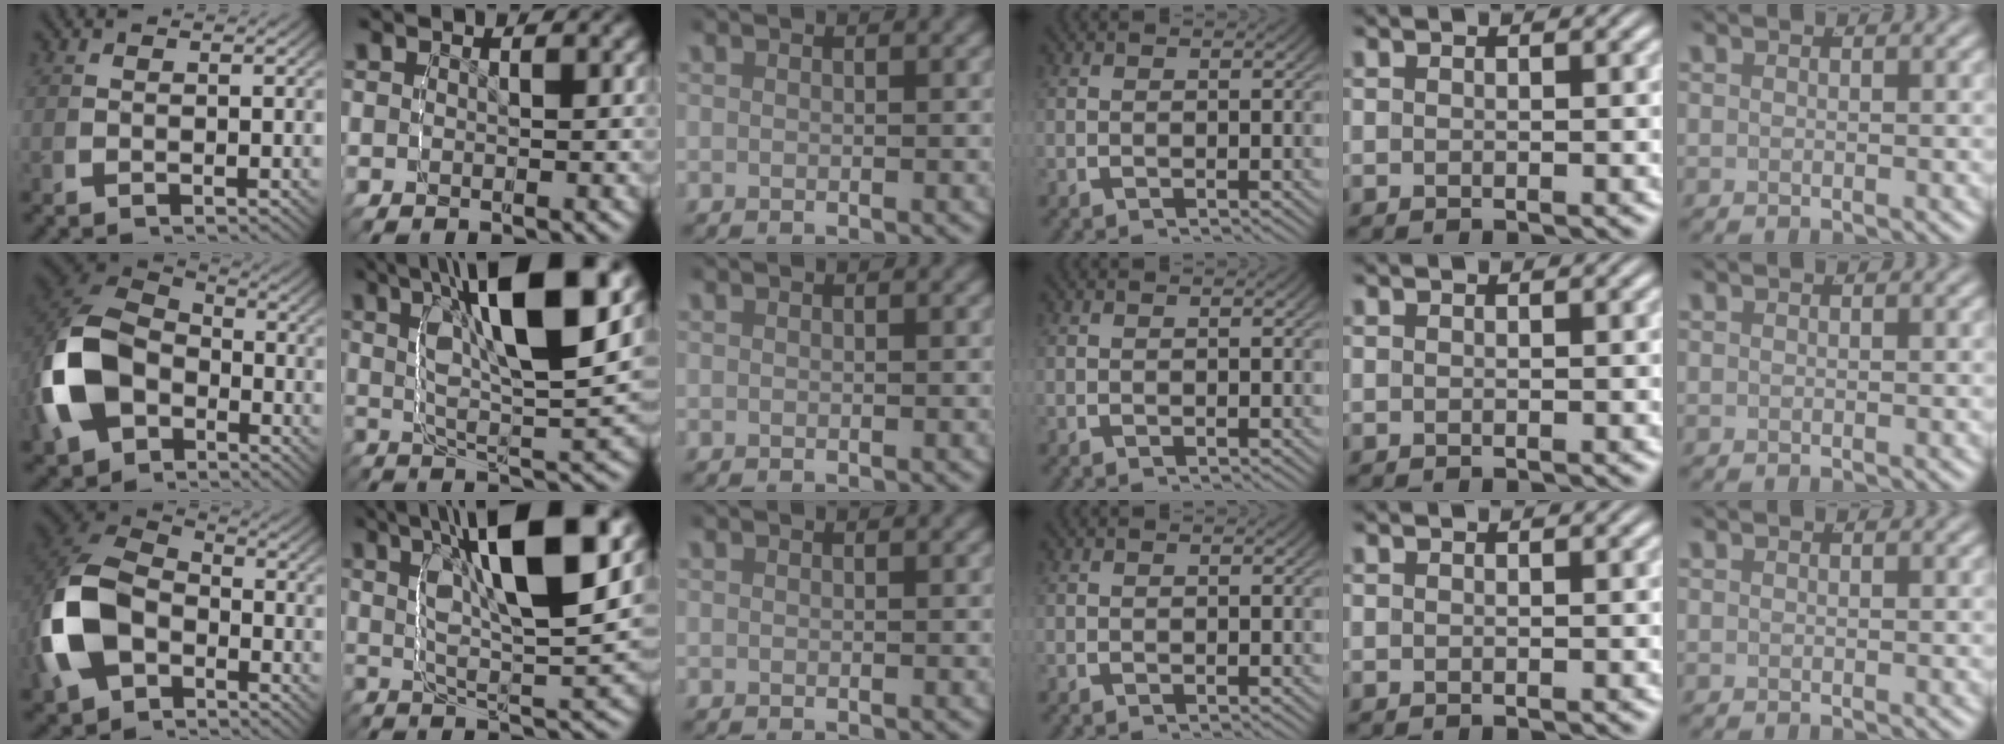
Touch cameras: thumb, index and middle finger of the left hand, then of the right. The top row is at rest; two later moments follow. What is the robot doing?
{"motion": "lift_and_place", "object": "markers"}